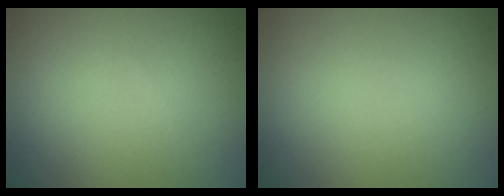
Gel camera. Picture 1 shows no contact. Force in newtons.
{"total": 0.0}